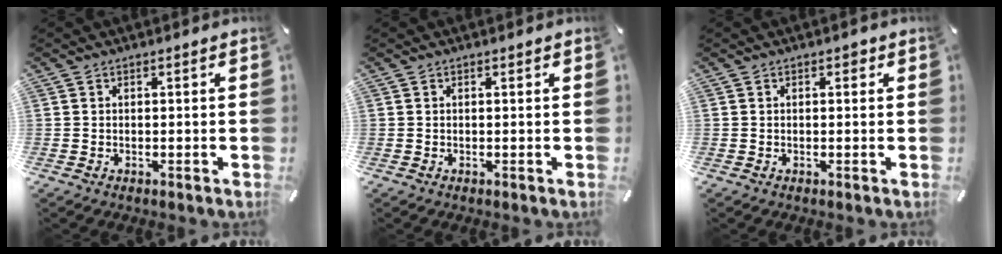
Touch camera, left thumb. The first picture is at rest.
{"total": 0.0}
{"total": 1.0, "force": [0.2, 0.8, 0.7], "torque": [-0.005, 0.003, 0.001]}